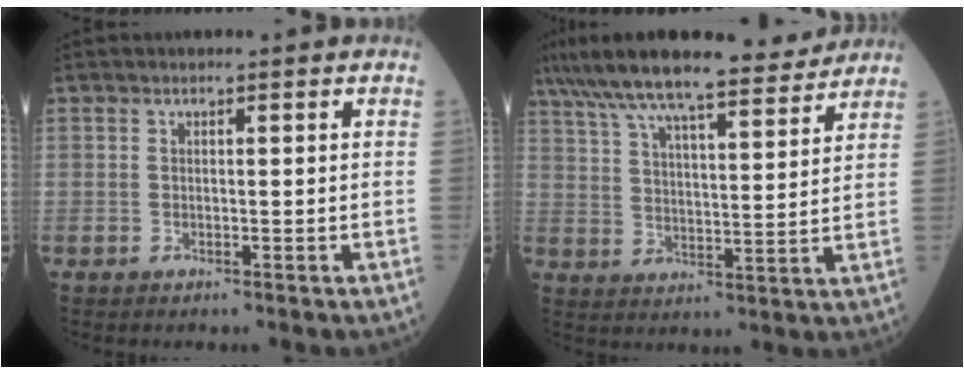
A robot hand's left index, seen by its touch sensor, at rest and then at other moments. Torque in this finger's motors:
{"motor_torque": [1.09, -1.06, 0.51, 0.16]}